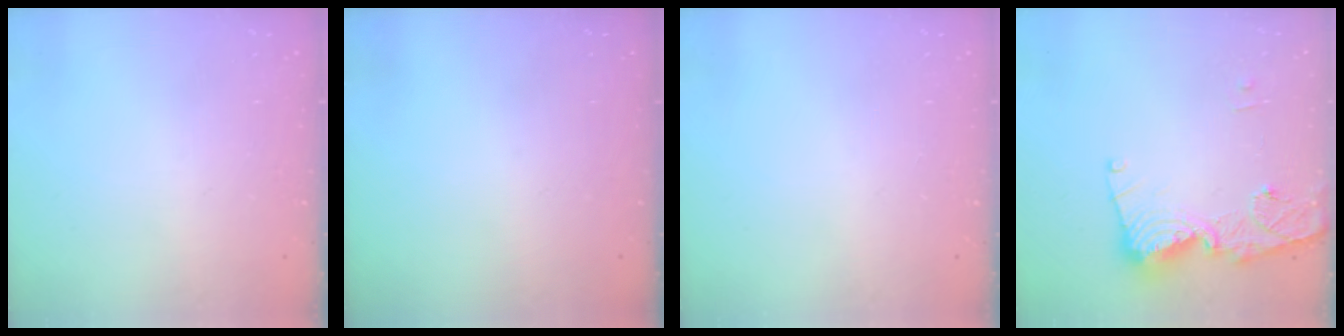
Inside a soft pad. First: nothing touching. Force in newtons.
{"total": 0.0}
{"total": 0.0}
{"total": 14.4, "press": 14.4, "slide": 1.4}